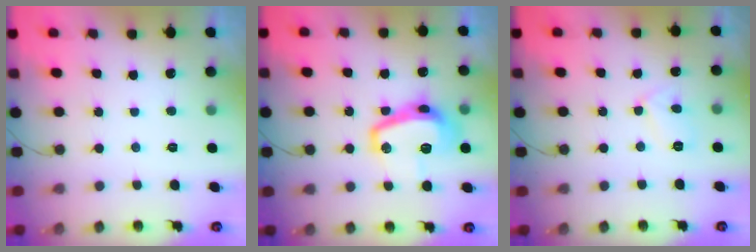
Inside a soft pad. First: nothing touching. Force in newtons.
{"total": 16.0, "press": 16.0, "slide": 0.4}
{"total": 4.8, "press": 4.8, "slide": 0.3}